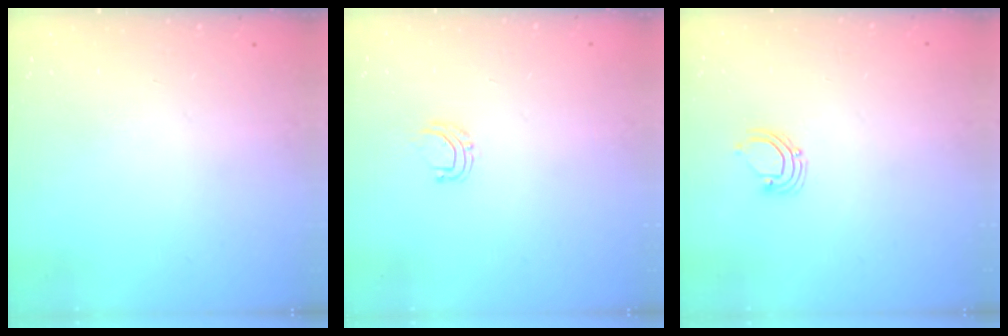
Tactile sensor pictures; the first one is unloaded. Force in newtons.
{"total": 4.2, "press": 4.2, "slide": 0.2}
{"total": 3.8, "press": 3.8, "slide": 0.3}